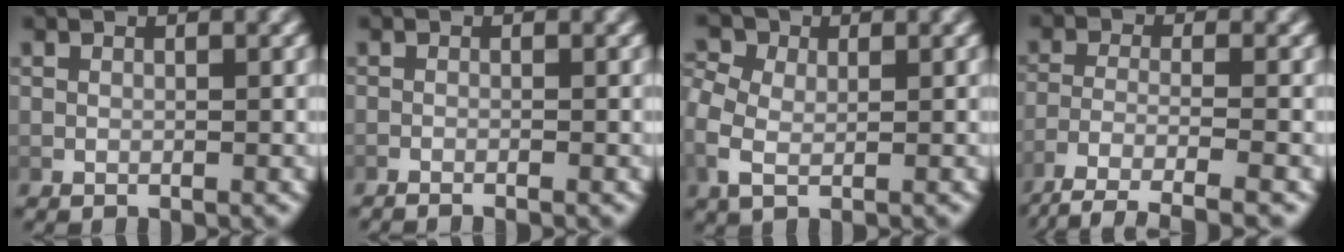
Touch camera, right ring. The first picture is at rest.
{"total": 1.5, "force": [-1.5, 0.0, 0.2], "torque": [-0.004, -0.002, -0.025]}
{"total": 4.5, "force": [1.0, 3.6, 2.6], "torque": [-0.075, -0.015, 0.019]}
{"total": 5.7, "force": [-3.9, 2.0, 3.7], "torque": [-0.069, -0.024, -0.048]}